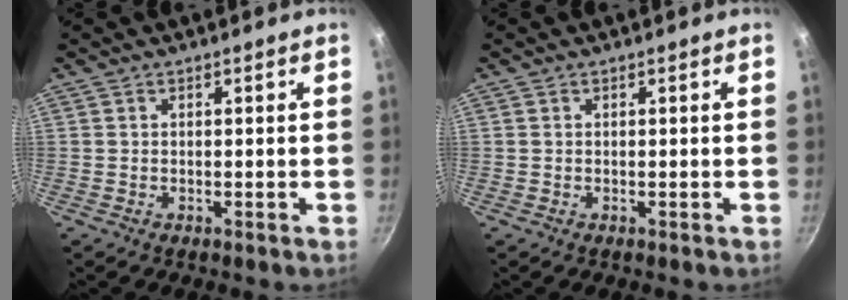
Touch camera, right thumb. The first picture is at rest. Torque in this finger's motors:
{"motor_torque": [0.00, 0.21, -0.29, 0.24, -0.02]}